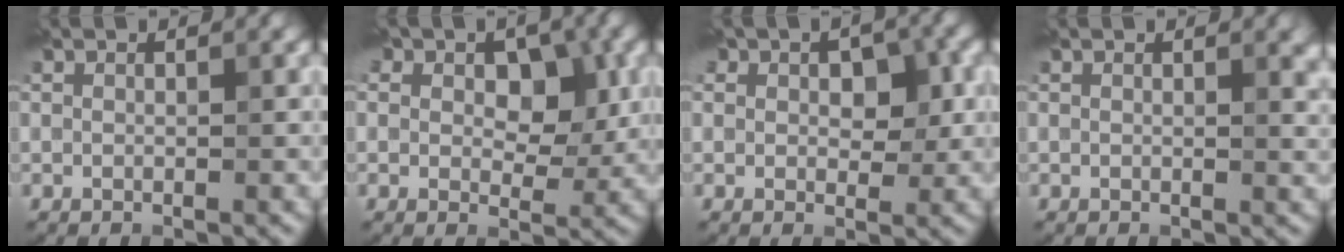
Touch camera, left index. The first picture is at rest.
{"total": 6.0, "force": [1.8, 4.2, 3.8], "torque": [-0.049, 0.003, 0.012]}
{"total": 4.0, "force": [0.9, 2.8, 2.6], "torque": [-0.034, -0.004, 0.012]}
{"total": 1.8, "force": [0.9, 0.7, 1.5], "torque": [-0.014, -0.001, 0.015]}